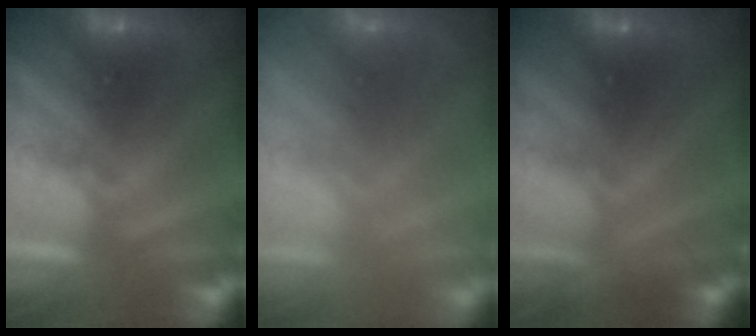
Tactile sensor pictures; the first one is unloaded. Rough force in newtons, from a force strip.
{"total": 7.8}
{"total": 6.1}